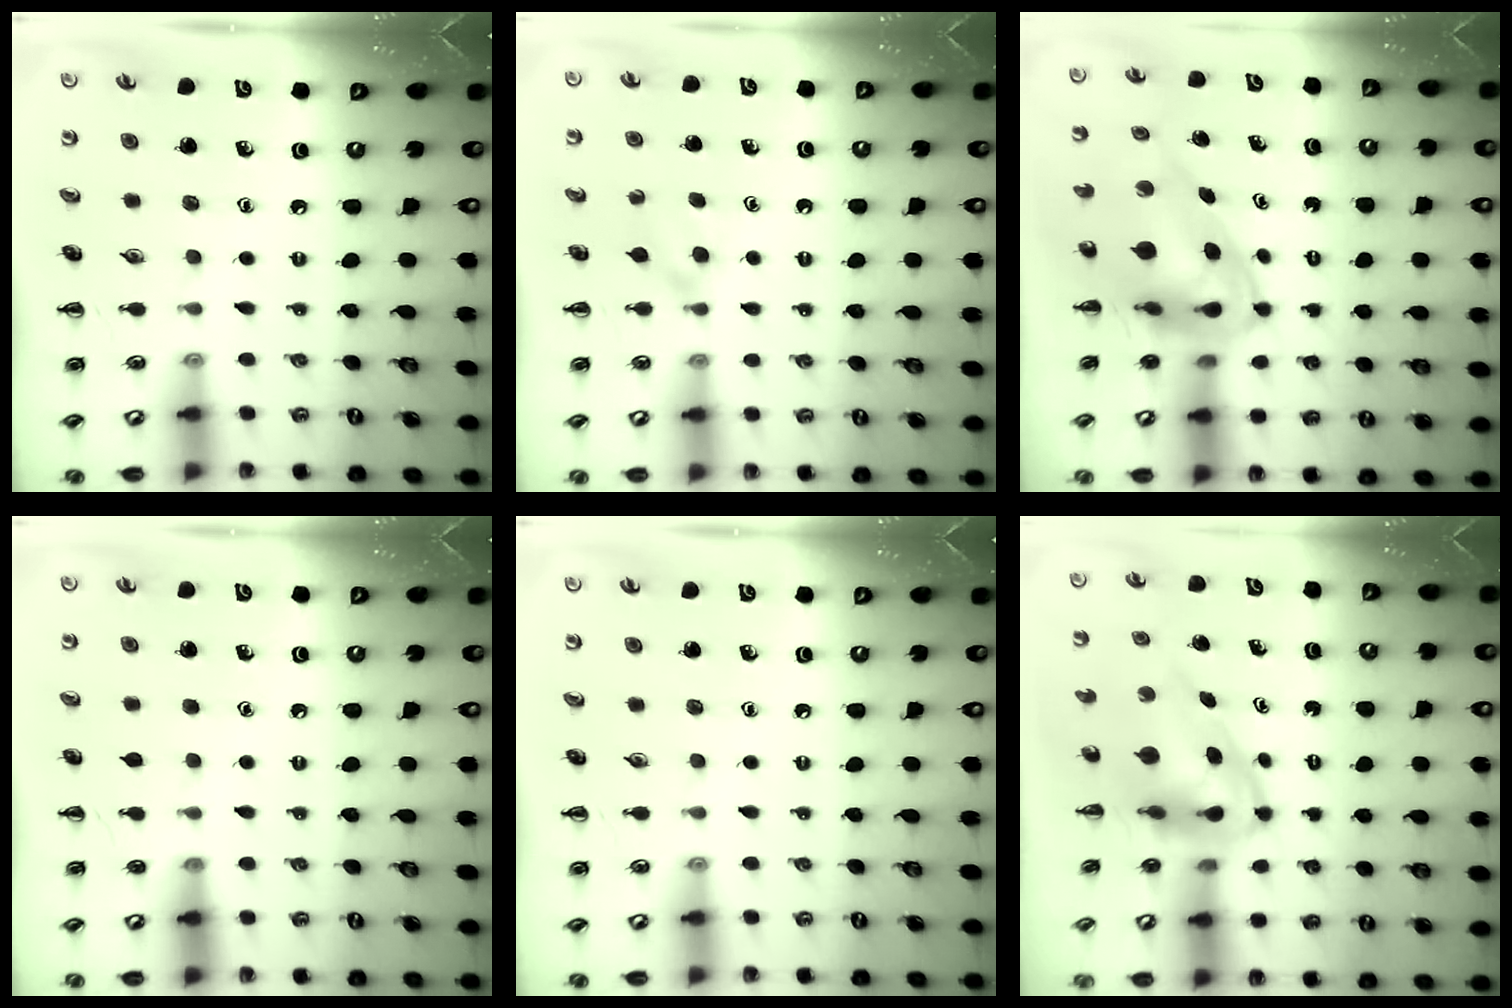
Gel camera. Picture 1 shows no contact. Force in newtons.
{"total": 2.0, "press": 1.8, "slide": 0.9}
{"total": 7.3, "press": 7.2, "slide": 1.1}
{"total": 0.0}
{"total": 0.0}
{"total": 4.7, "press": 4.5, "slide": 1.2}